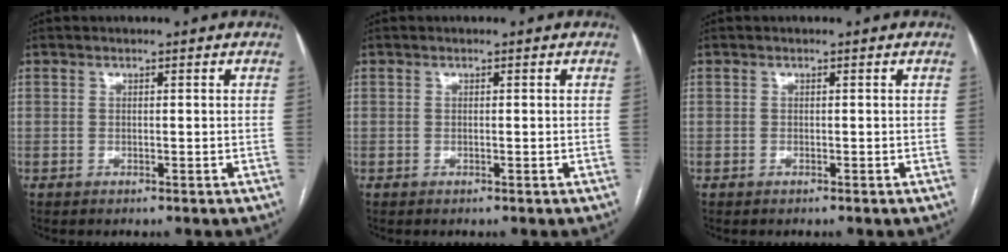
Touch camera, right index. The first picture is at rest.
{"total": 0.0}
{"total": 0.0}